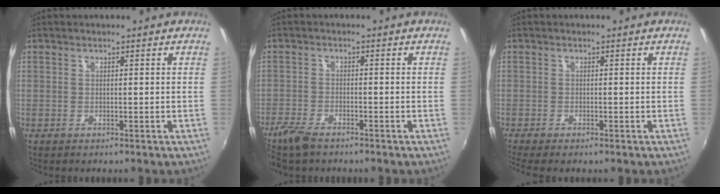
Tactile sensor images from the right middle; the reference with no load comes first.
{"total": 5.7, "force": [-4.5, 1.7, 2.9], "torque": [-0.081, -0.016, -0.091]}
{"total": 3.1, "force": [-2.4, 0.3, 1.9], "torque": [-0.041, -0.018, -0.043]}